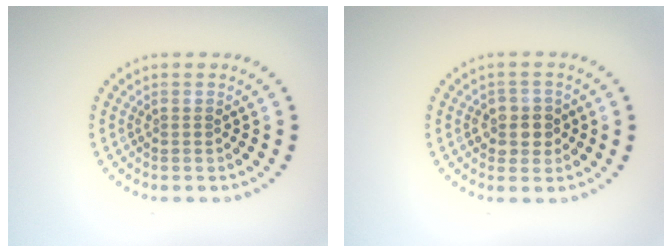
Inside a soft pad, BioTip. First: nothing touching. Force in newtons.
{"total": 2.6, "press": 2.4, "slide": 1.0}